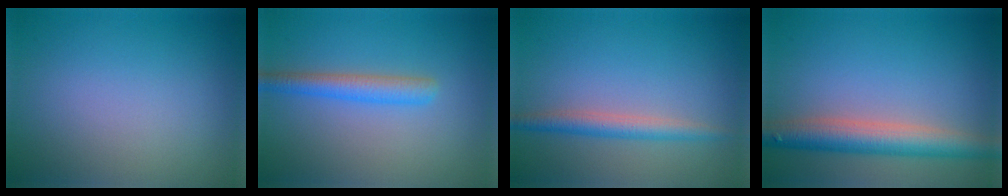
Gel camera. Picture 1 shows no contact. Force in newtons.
{"total": 3.0, "press": 3.0, "slide": 0.1}
{"total": 2.5, "press": 2.5, "slide": 0.1}
{"total": 5.4, "press": 5.4, "slide": 0.2}